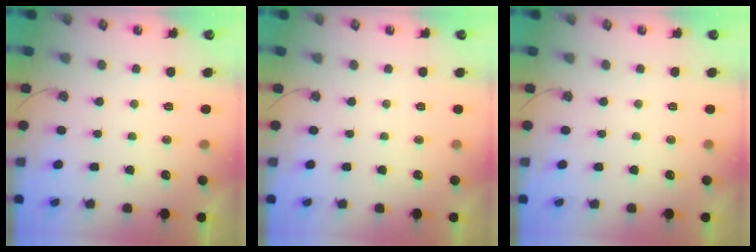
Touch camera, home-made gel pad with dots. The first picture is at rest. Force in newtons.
{"total": 0.0}
{"total": 0.0}